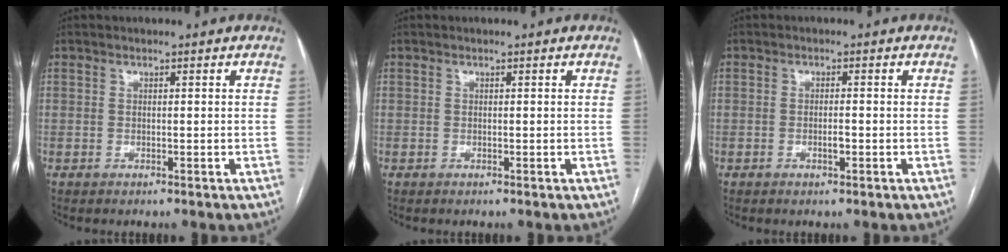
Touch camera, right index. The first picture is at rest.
{"total": 0.0}
{"total": 1.6, "force": [-0.6, 0.3, 1.4], "torque": [-0.027, 0.000, -0.010]}